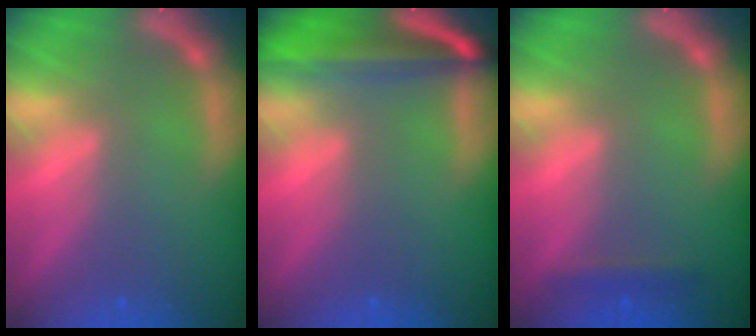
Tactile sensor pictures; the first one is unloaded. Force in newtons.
{"total": 8.0}
{"total": 1.4}